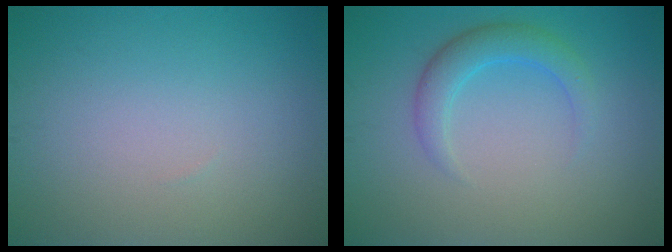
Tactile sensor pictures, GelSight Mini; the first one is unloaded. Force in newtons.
{"total": 2.8, "press": 2.8, "slide": 0.1}